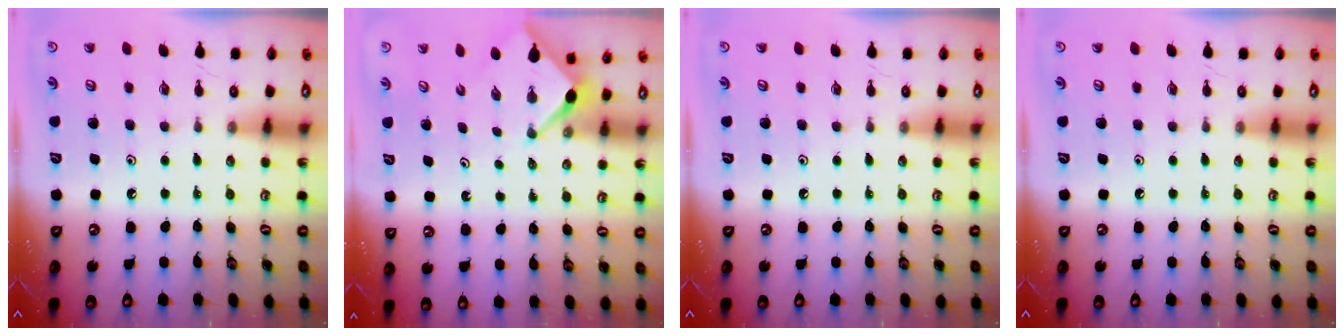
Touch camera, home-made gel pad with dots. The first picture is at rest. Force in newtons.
{"total": 2.6, "press": 2.6, "slide": 0.3}
{"total": 0.0}
{"total": 0.0}